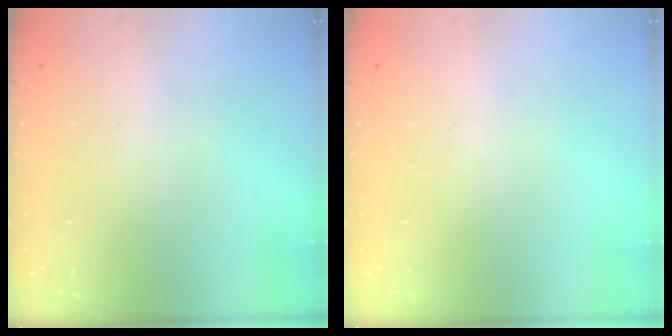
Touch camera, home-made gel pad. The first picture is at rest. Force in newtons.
{"total": 0.0}